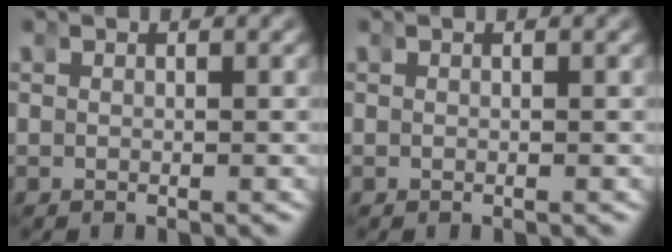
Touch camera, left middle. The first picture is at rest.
{"total": 0.0}